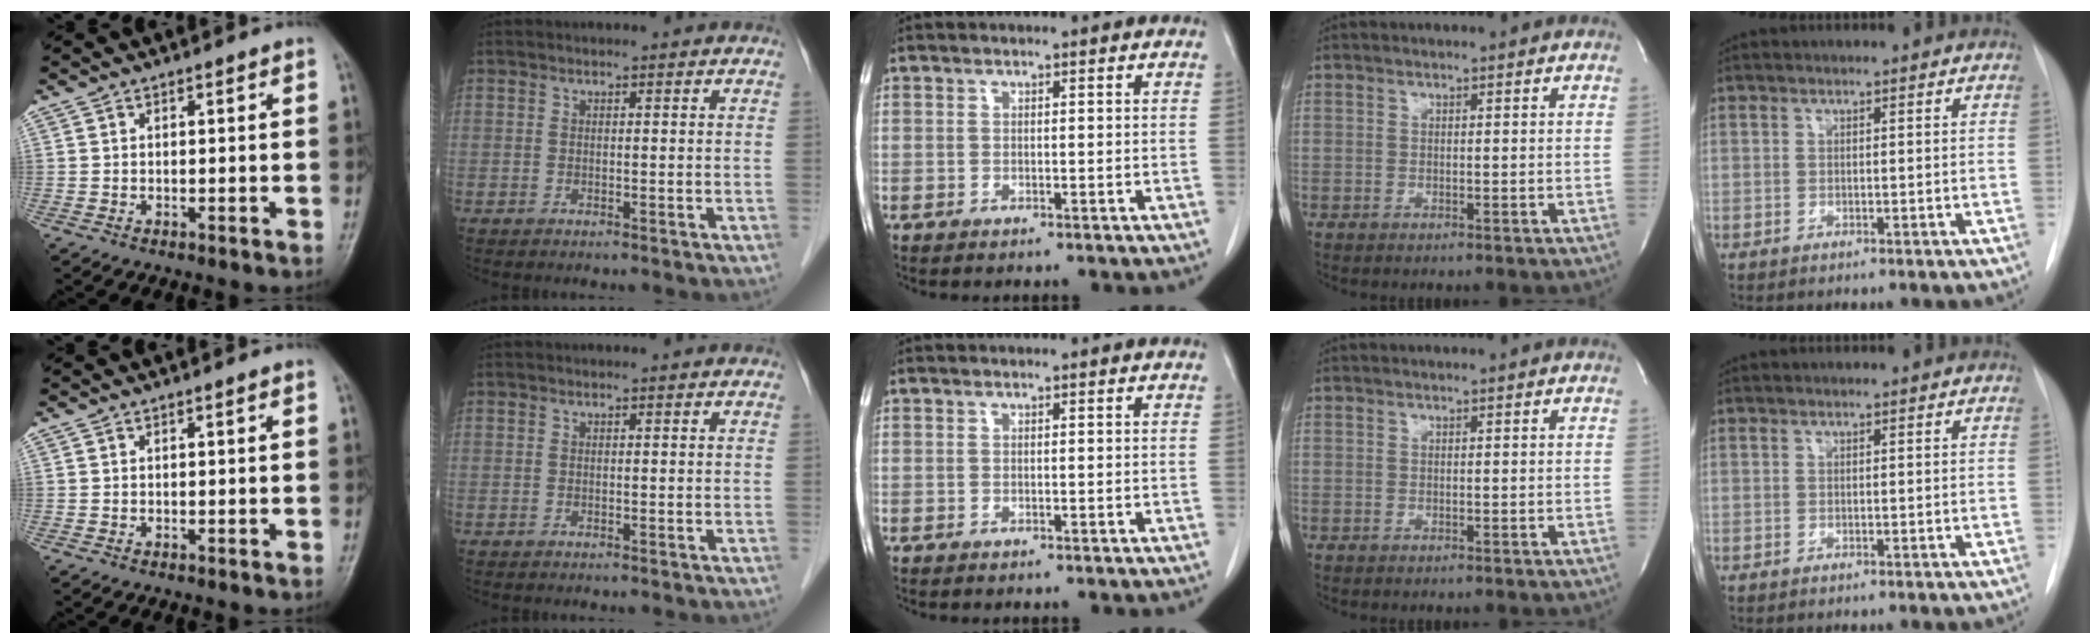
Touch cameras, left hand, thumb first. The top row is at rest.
{}